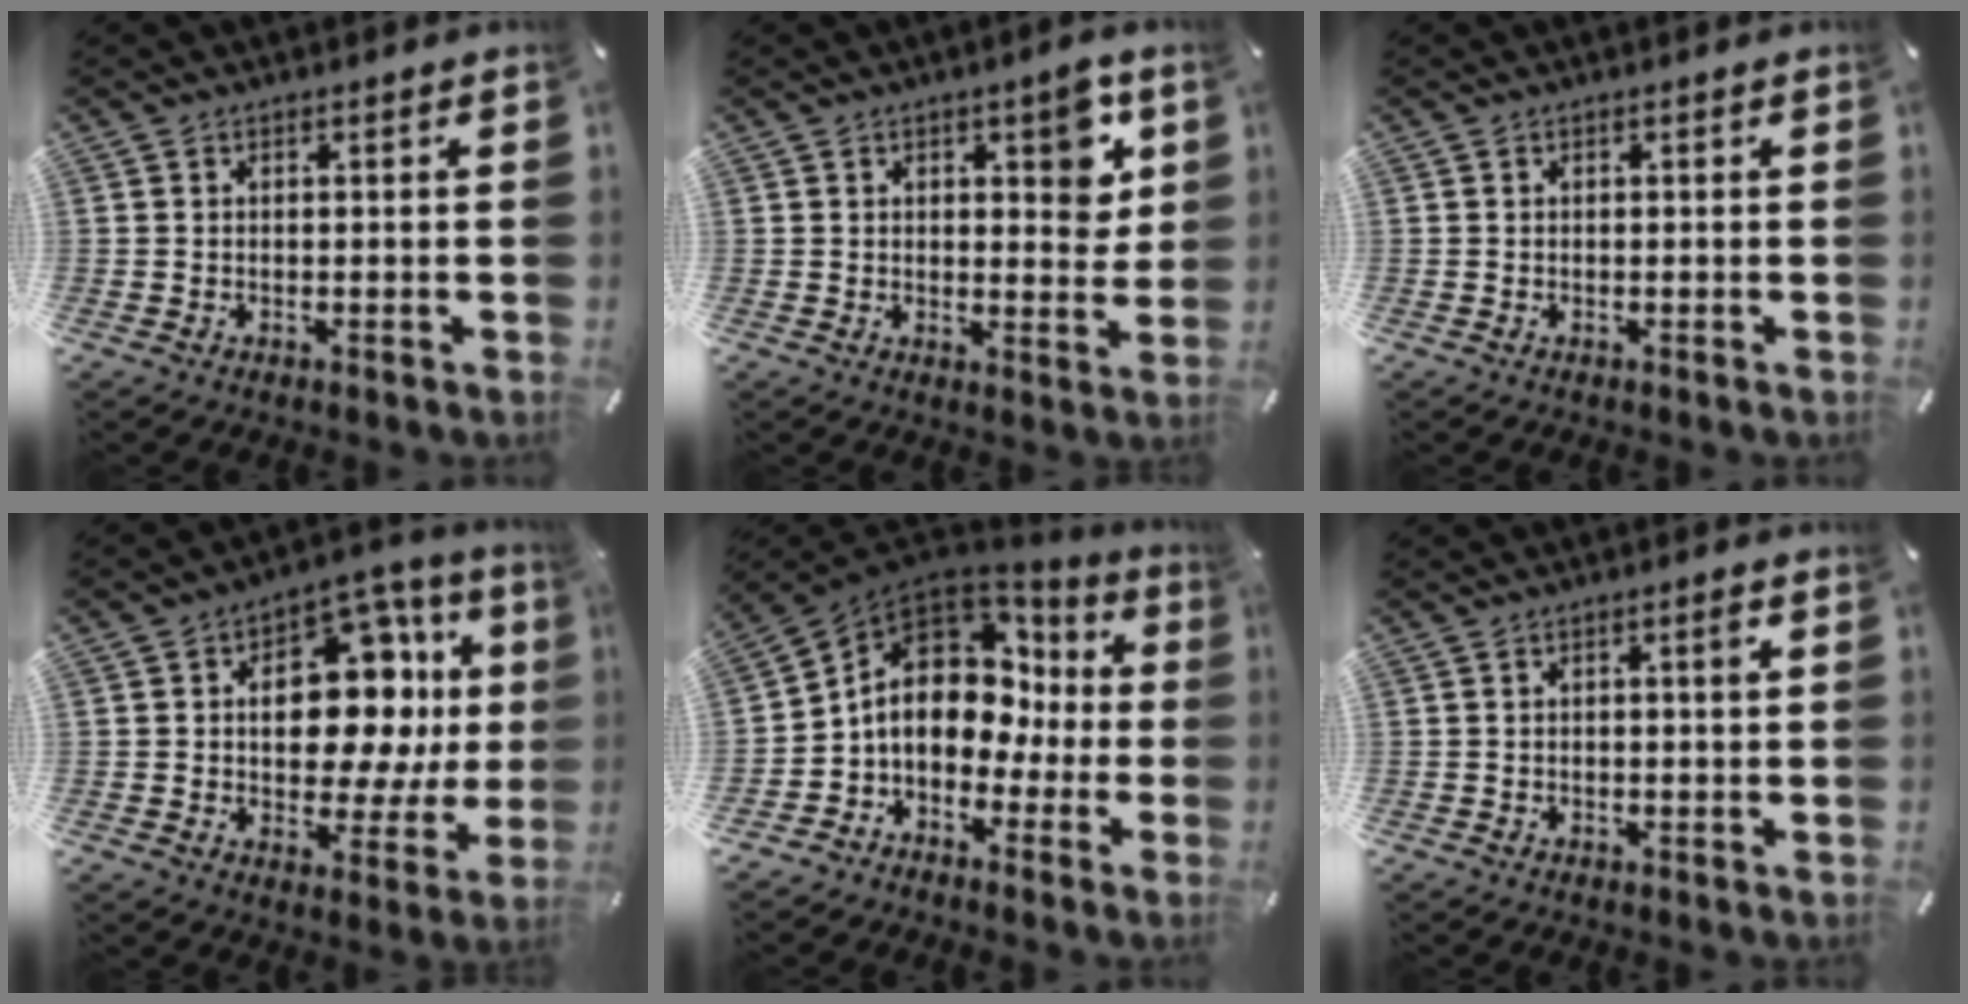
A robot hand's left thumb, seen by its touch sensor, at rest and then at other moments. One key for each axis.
{"total": 8.0, "fx": 3.4, "fy": 3.9, "fz": 6.1, "tx": -0.066, "ty": -0.014, "tz": 0.051}
{"total": 0.0}
{"total": 18.6, "fx": 3.1, "fy": 12.0, "fz": 13.8, "tx": -0.186, "ty": -0.024, "tz": 0.051}
{"total": 12.7, "fx": 0.4, "fy": 10.2, "fz": 7.6, "tx": -0.140, "ty": -0.001, "tz": 0.007}
{"total": 1.8, "fx": 0.4, "fy": 0.3, "fz": 1.7, "tx": -0.025, "ty": -0.002, "tz": 0.003}